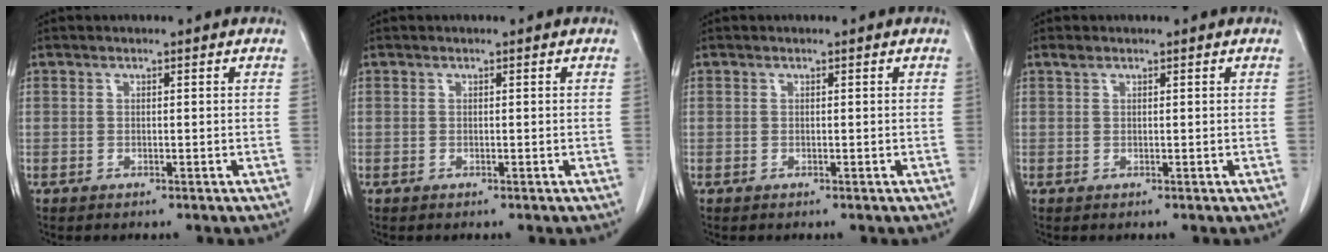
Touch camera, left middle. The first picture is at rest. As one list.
[{"total": 0.0}, {"total": 0.0}, {"total": 0.7, "force": [0.5, 0.2, 0.3], "torque": [-0.013, 0.008, 0.013]}]